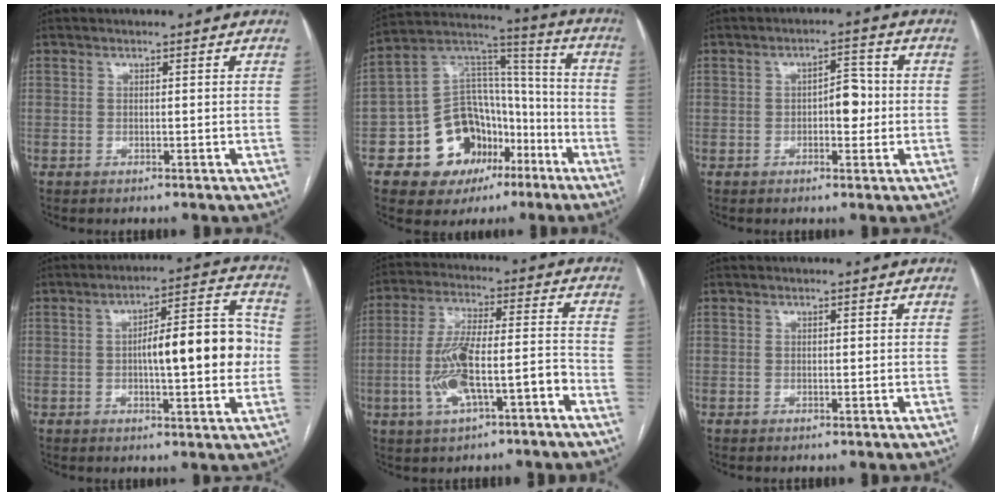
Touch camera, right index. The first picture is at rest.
{"total": 15.8, "force": [-7.3, 11.8, 7.7], "torque": [-0.122, 0.063, -0.108]}
{"total": 4.1, "force": [-0.3, 2.0, 3.6], "torque": [-0.046, 0.009, -0.004]}
{"total": 12.6, "force": [-0.3, 2.9, 12.3], "torque": [-0.176, 0.029, -0.001]}
{"total": 11.6, "force": [-4.5, 2.7, 10.4], "torque": [-0.200, 0.018, -0.073]}
{"total": 0.0}